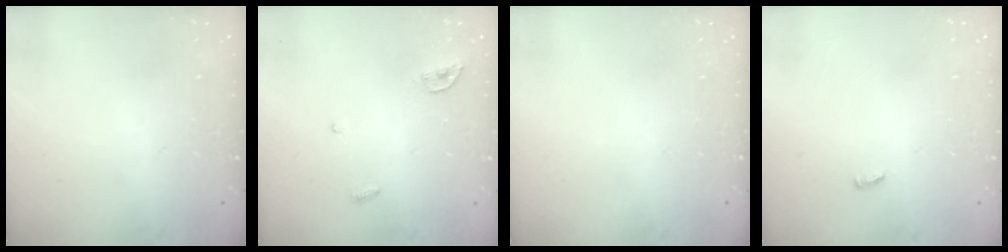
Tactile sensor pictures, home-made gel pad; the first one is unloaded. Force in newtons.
{"total": 3.8, "press": 3.8, "slide": 0.3}
{"total": 0.0}
{"total": 2.9, "press": 2.6, "slide": 1.3}